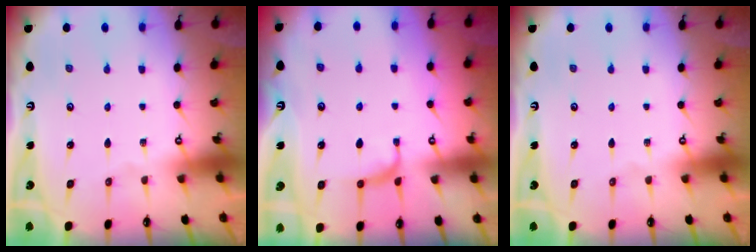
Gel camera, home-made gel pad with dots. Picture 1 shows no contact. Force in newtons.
{"total": 1.7, "press": 1.6, "slide": 0.7}
{"total": 0.0}